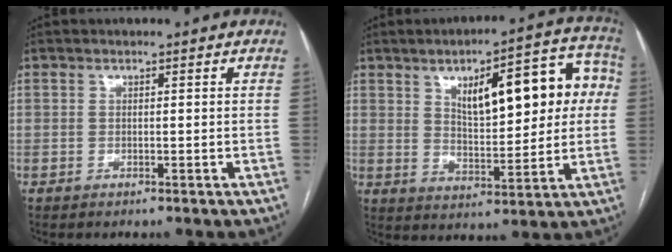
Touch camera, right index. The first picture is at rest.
{"total": 16.2, "force": [4.1, 5.8, 14.6], "torque": [-0.188, 0.035, 0.062]}